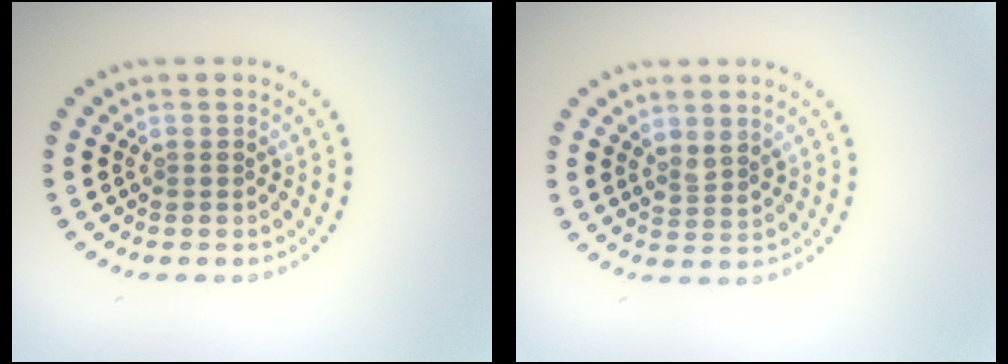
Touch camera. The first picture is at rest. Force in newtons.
{"total": 1.4, "press": 1.1, "slide": 0.8}